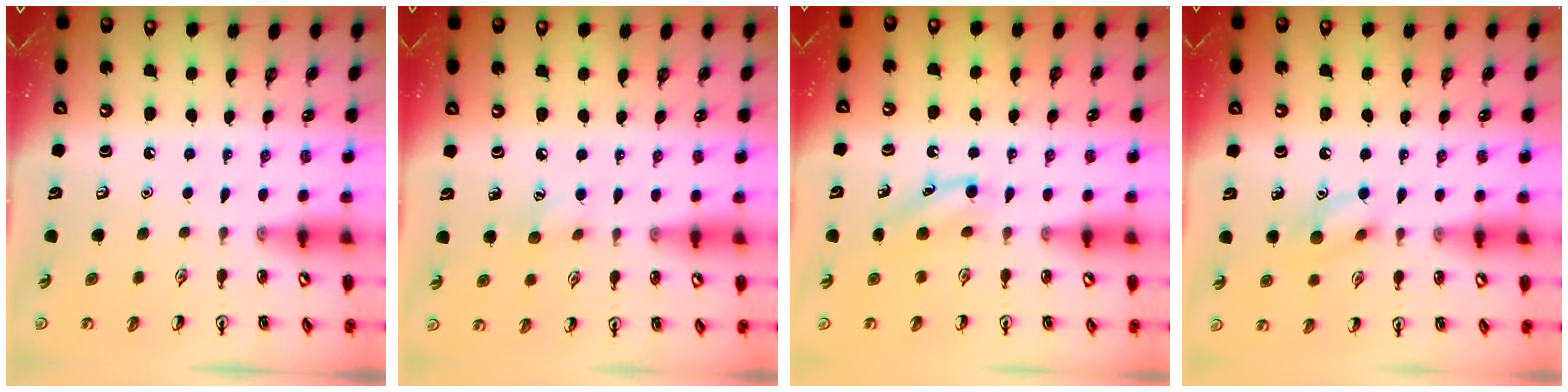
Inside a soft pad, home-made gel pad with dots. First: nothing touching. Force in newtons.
{"total": 5.6, "press": 5.4, "slide": 1.6}
{"total": 6.0, "press": 5.8, "slide": 1.5}
{"total": 8.6, "press": 8.5, "slide": 1.0}